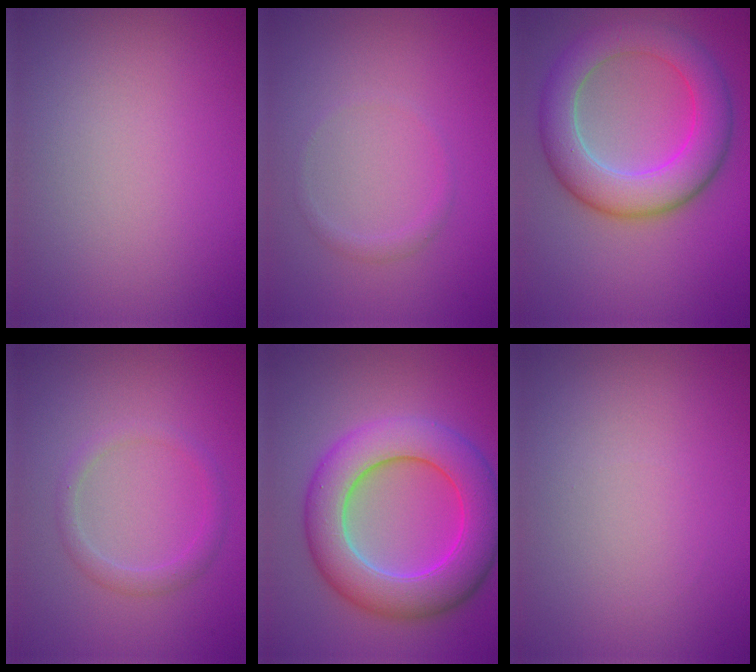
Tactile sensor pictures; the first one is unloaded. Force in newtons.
{"total": 0.9, "press": 0.8, "slide": 0.1}
{"total": 7.3, "press": 7.3, "slide": 0.2}
{"total": 1.6, "press": 1.6, "slide": 0.1}
{"total": 8.9, "press": 8.9, "slide": 0.5}
{"total": 0.0}